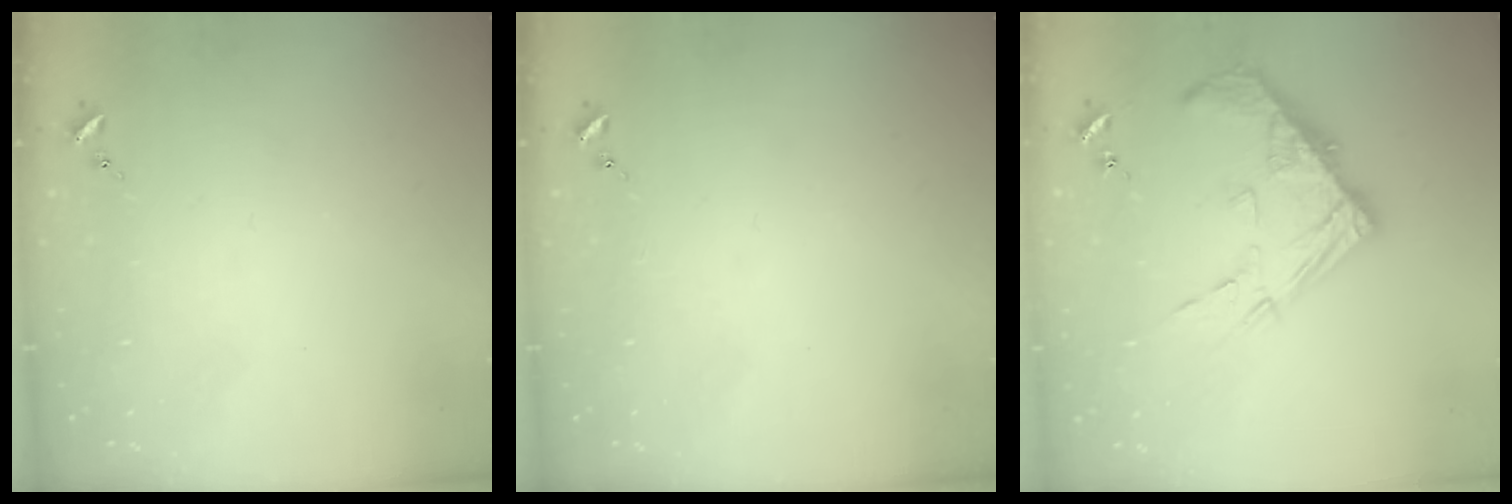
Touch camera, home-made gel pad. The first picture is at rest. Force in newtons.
{"total": 0.0}
{"total": 13.3, "press": 13.2, "slide": 1.2}